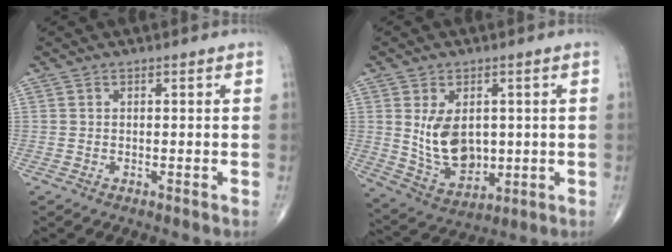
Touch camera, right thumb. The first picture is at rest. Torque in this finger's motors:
{"motor_torque": [-0.35, 0.81, 0.06, -0.05, 0.25]}